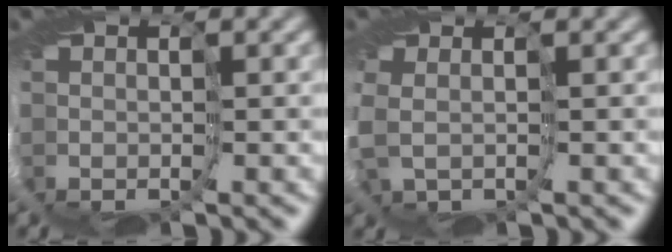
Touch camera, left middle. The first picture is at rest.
{"total": 2.3, "force": [-0.4, 1.5, 1.7], "torque": [-0.064, -0.009, 0.000]}